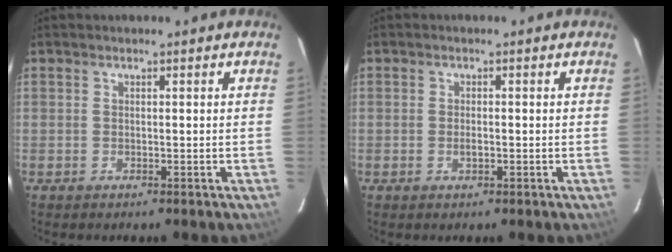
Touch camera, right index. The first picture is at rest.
{"total": 1.4, "force": [-0.4, 0.6, 1.2], "torque": [-0.023, 0.000, -0.007]}